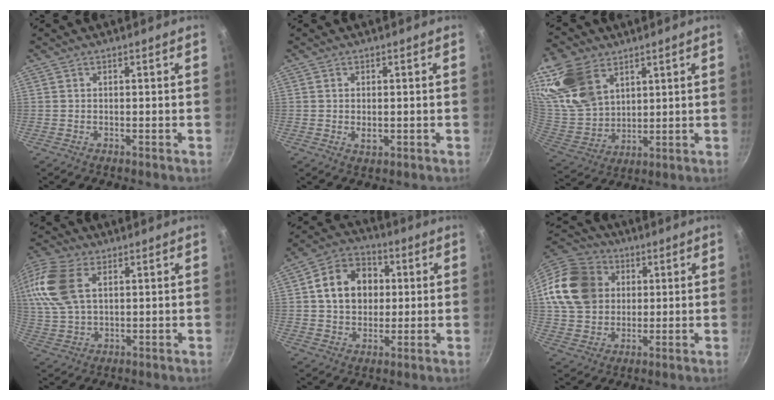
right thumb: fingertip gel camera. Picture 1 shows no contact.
{"total": 2.3, "force": [-0.2, 1.3, 1.8], "torque": [-0.031, -0.003, -0.001]}
{"total": 17.1, "force": [8.7, 11.4, 9.3], "torque": [-0.180, -0.031, 0.183]}
{"total": 15.5, "force": [4.9, 9.6, 11.1], "torque": [-0.240, 0.007, 0.092]}
{"total": 13.2, "force": [2.1, 10.5, 7.7], "torque": [-0.103, 0.021, 0.027]}
{"total": 18.7, "force": [4.5, 15.5, 9.3], "torque": [-0.169, 0.022, 0.083]}